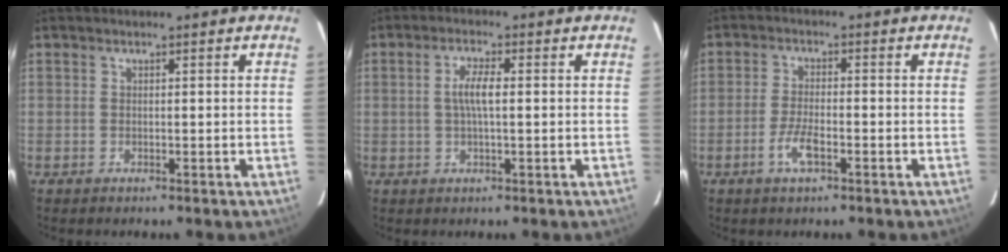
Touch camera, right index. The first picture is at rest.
{"total": 4.0, "force": [0.2, 0.8, 3.9], "torque": [-0.076, 0.004, 0.005]}
{"total": 4.7, "force": [-2.3, 1.2, 3.9], "torque": [-0.086, -0.002, -0.046]}